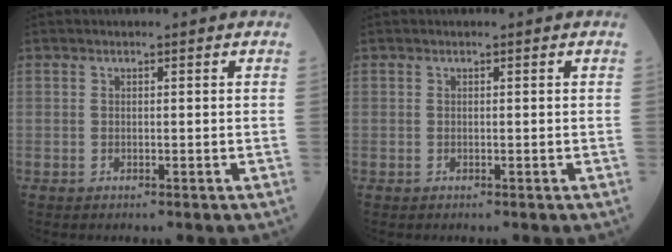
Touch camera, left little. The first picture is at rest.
{"total": 0.0}